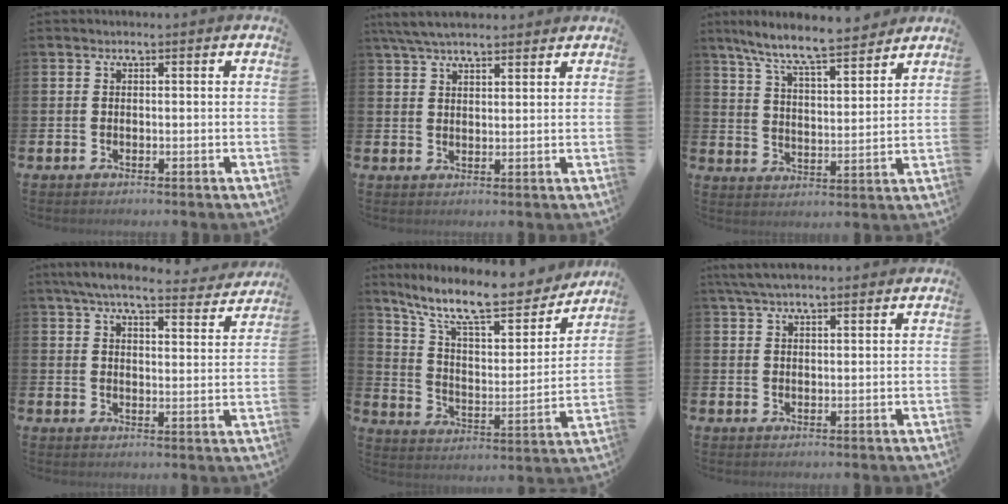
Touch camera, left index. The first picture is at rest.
{"total": 4.9, "force": [4.4, 1.2, 1.7], "torque": [-0.044, -0.009, 0.082]}
{"total": 8.5, "force": [7.9, 0.6, 3.2], "torque": [-0.081, -0.052, 0.136]}
{"total": 6.3, "force": [5.8, 0.9, 2.3], "torque": [-0.050, -0.035, 0.098]}
{"total": 12.6, "force": [10.8, 3.1, 5.8], "torque": [-0.138, -0.072, 0.185]}
{"total": 3.7, "force": [3.2, 0.9, 1.7], "torque": [-0.048, 0.000, 0.061]}